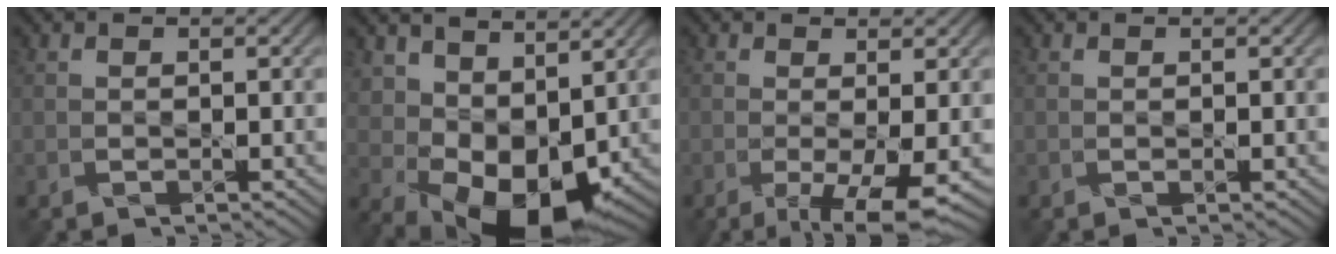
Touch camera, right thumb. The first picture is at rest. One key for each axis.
{"total": 9.7, "fx": 2.5, "fy": 6.4, "fz": 6.9, "tx": -0.134, "ty": -0.017, "tz": 0.054}
{"total": 6.6, "fx": -2.1, "fy": 2.1, "fz": 5.9, "tx": -0.118, "ty": -0.012, "tz": -0.027}
{"total": 0.0}